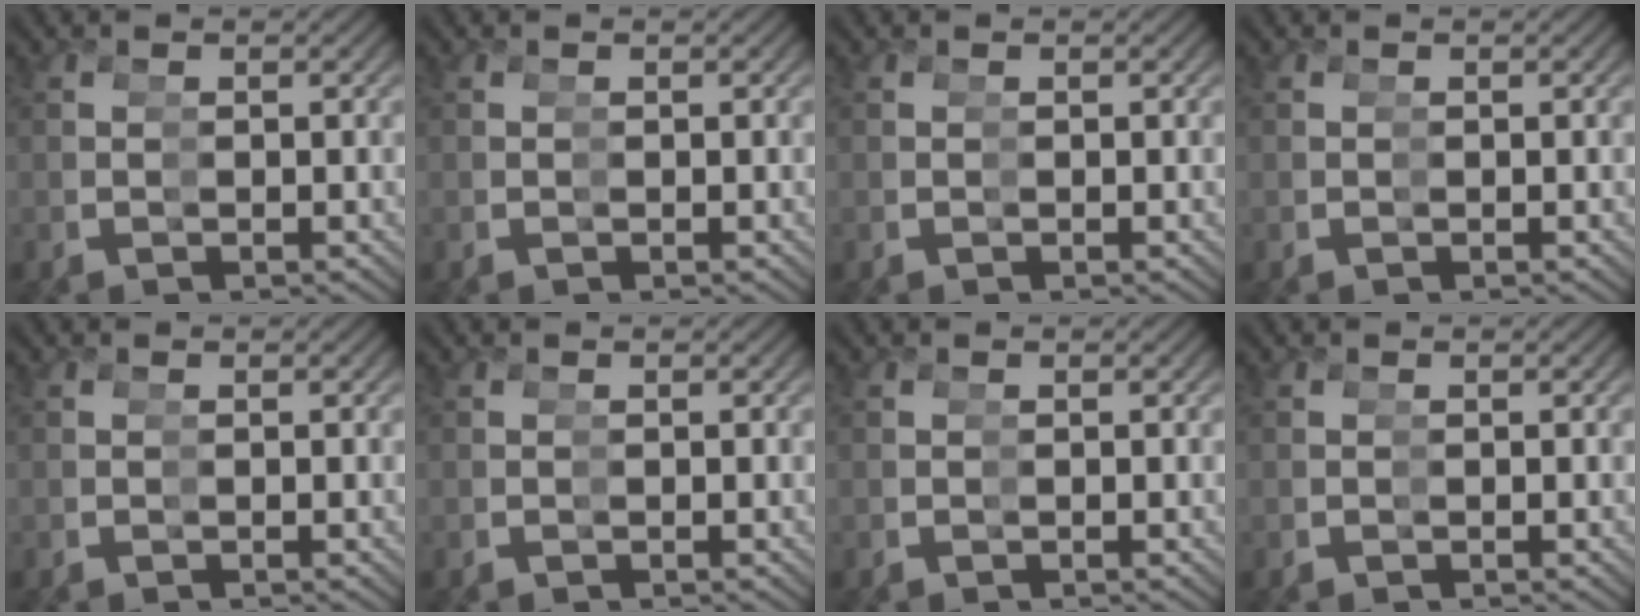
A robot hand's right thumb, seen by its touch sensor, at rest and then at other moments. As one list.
[{"total": 0.0}, {"total": 0.0}, {"total": 0.0}, {"total": 0.0}, {"total": 0.0}, {"total": 0.0}, {"total": 0.0}]